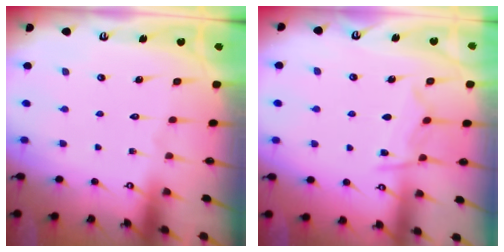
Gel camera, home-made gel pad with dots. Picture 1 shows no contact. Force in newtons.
{"total": 8.6, "press": 8.5, "slide": 0.8}